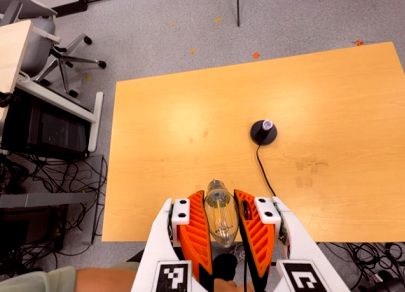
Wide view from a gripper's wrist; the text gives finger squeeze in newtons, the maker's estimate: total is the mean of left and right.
{"total": 18.1, "left": 19.9, "right": 16.4}